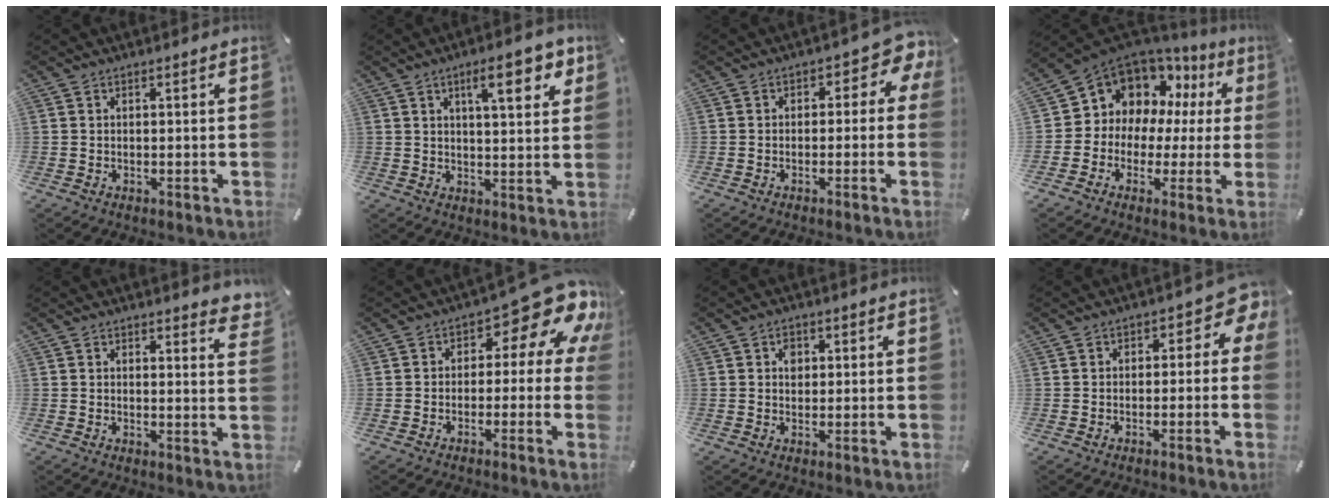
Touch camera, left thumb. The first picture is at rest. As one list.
[{"total": 9.9, "force": [5.1, 3.1, 7.9], "torque": [-0.117, -0.015, 0.080]}, {"total": 5.3, "force": [-0.1, 3.5, 3.9], "torque": [-0.051, 0.002, -0.006]}, {"total": 10.7, "force": [5.3, 8.9, 2.4], "torque": [-0.060, -0.056, 0.108]}, {"total": 2.6, "force": [2.2, 1.0, 0.9], "torque": [0.001, -0.015, 0.036]}, {"total": 14.2, "force": [6.6, 6.9, 10.6], "torque": [-0.132, -0.053, 0.107]}, {"total": 2.6, "force": [0.6, 2.2, 1.4], "torque": [-0.008, -0.007, 0.004]}, {"total": 5.1, "force": [-0.2, 3.5, 3.7], "torque": [-0.040, 0.000, -0.011]}]